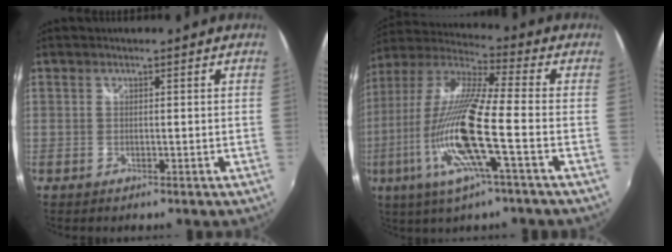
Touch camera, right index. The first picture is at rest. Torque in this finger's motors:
{"motor_torque": [2.03, 0.11, 1.05, 0.21]}